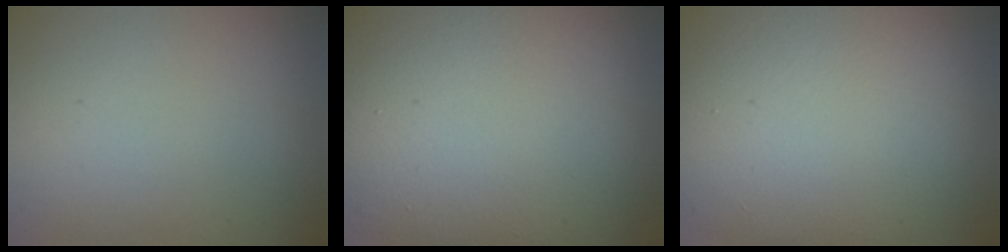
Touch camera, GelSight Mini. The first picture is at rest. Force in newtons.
{"total": 16.4, "press": 16.3, "slide": 1.4}
{"total": 13.8, "press": 13.8, "slide": 1.0}